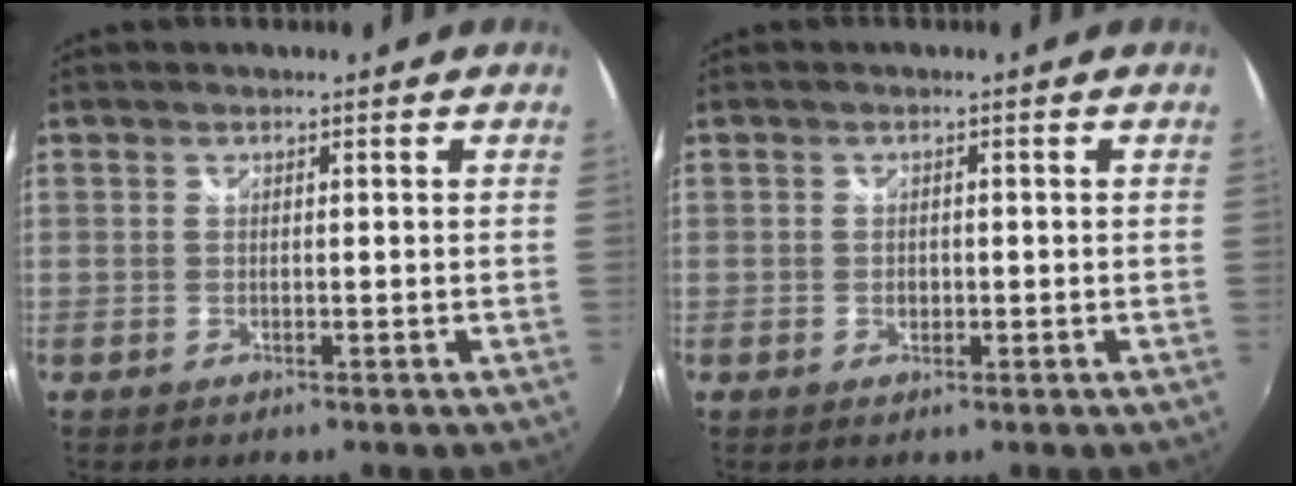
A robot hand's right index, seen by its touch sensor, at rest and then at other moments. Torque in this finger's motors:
{"motor_torque": [0.00, 0.00, 0.00, 0.00]}